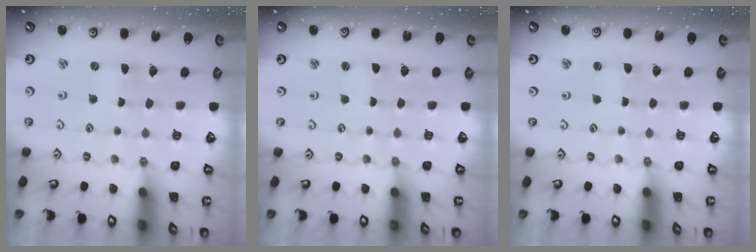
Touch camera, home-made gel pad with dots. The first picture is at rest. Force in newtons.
{"total": 1.1, "press": 1.1, "slide": 0.1}
{"total": 1.1, "press": 1.1, "slide": 0.1}